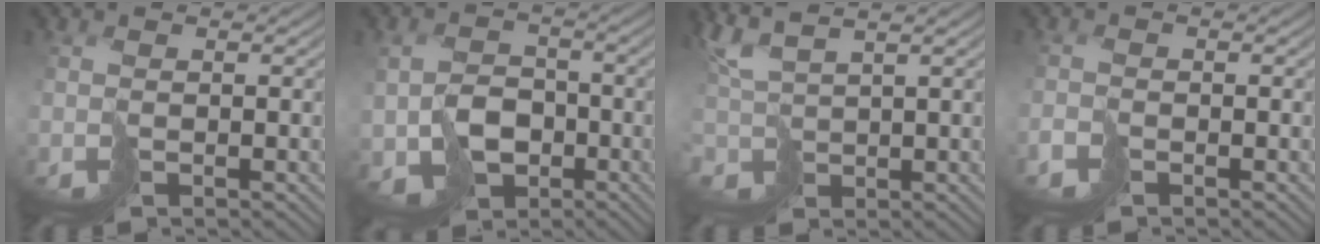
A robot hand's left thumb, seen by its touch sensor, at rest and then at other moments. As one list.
[{"total": 5.0, "force": [-1.4, 4.4, 1.8], "torque": [-0.038, -0.010, -0.022]}, {"total": 4.5, "force": [4.3, 0.8, 1.3], "torque": [-0.050, 0.018, 0.089]}, {"total": 1.2, "force": [-1.1, 0.4, 0.1], "torque": [-0.007, -0.007, -0.023]}]